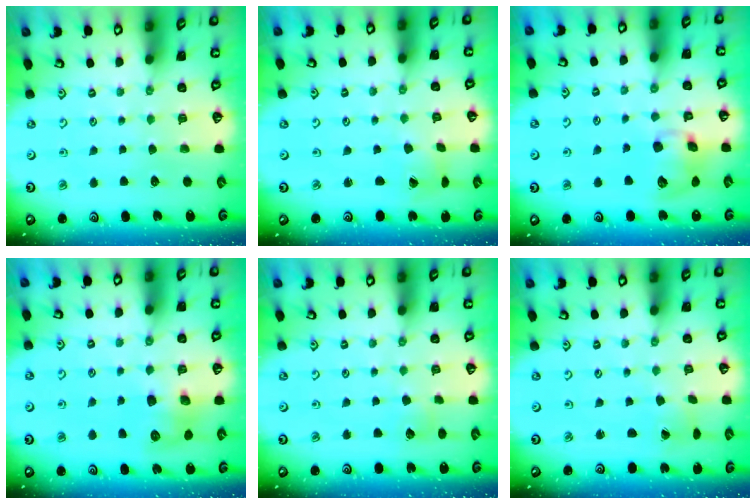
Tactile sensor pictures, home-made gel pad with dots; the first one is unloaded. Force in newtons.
{"total": 1.1, "press": 1.1, "slide": 0.2}
{"total": 11.4, "press": 11.2, "slide": 2.1}
{"total": 10.5, "press": 10.5, "slide": 0.5}
{"total": 4.4, "press": 4.4, "slide": 0.6}
{"total": 1.5, "press": 1.5, "slide": 0.1}